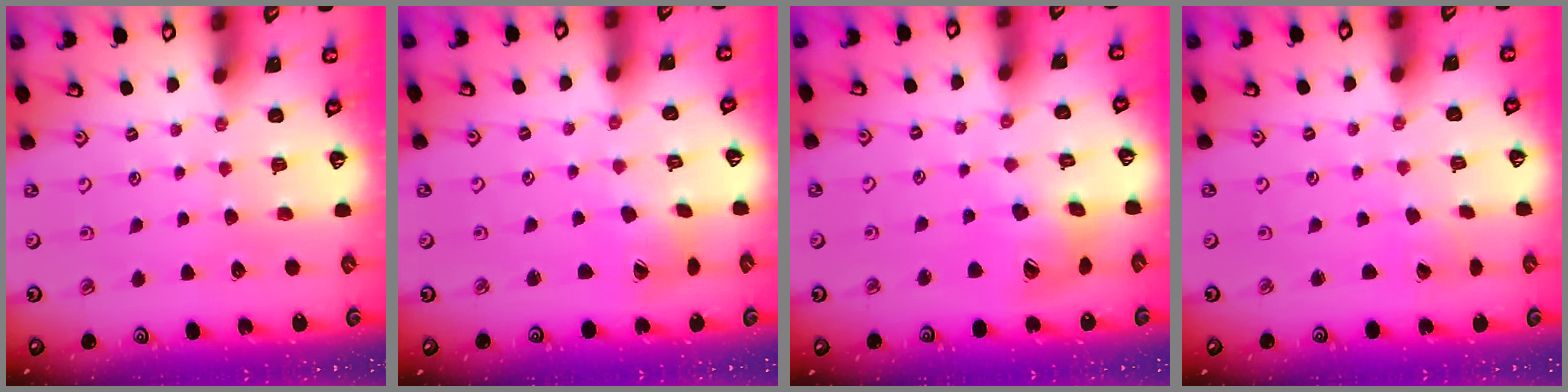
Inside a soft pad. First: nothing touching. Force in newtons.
{"total": 4.1, "press": 4.1, "slide": 0.5}
{"total": 14.9, "press": 14.7, "slide": 2.3}
{"total": 1.6, "press": 1.6, "slide": 0.1}